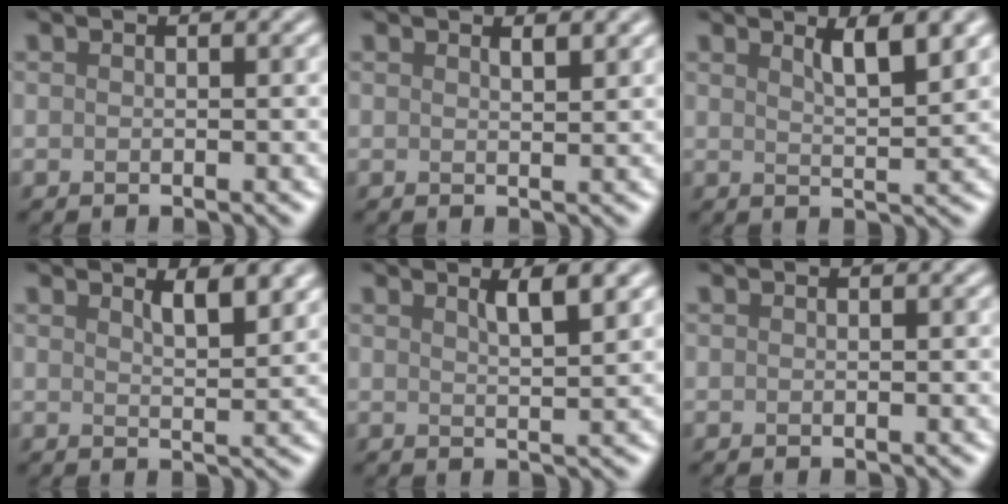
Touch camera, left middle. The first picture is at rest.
{"total": 1.2, "force": [0.9, 0.3, 0.7], "torque": [-0.007, 0.000, 0.014]}
{"total": 3.7, "force": [2.0, 1.0, 2.9], "torque": [-0.039, 0.000, 0.033]}
{"total": 3.0, "force": [2.0, 0.9, 2.1], "torque": [-0.028, -0.005, 0.035]}
{"total": 3.0, "force": [1.7, 0.8, 2.4], "torque": [-0.024, 0.001, 0.026]}
{"total": 0.0}